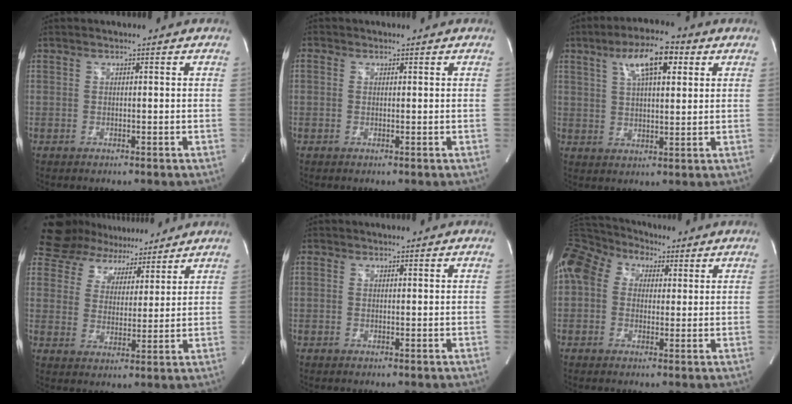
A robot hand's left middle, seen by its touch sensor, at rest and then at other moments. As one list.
[{"total": 0.9, "force": [0.4, 0.8, 0.3], "torque": [-0.001, 0.001, 0.002]}, {"total": 9.7, "force": [4.6, 2.7, 8.1], "torque": [-0.146, 0.019, 0.078]}, {"total": 14.4, "force": [12.3, 6.5, 3.8], "torque": [-0.072, 0.029, 0.186]}, {"total": 0.6, "force": [0.2, 0.6, 0.2], "torque": [0.000, 0.001, 0.001]}, {"total": 12.8, "force": [4.4, 9.2, 7.8], "torque": [-0.173, 0.064, 0.071]}]